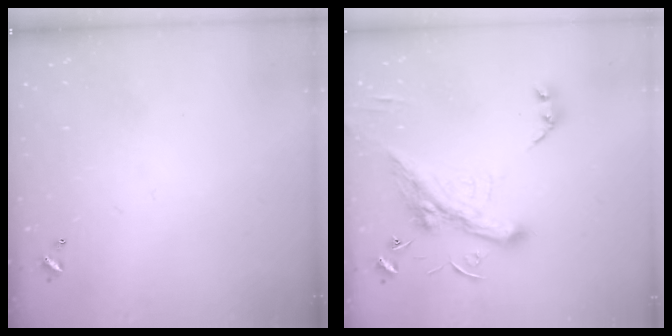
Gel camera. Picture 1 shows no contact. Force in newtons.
{"total": 7.4, "press": 7.2, "slide": 1.9}